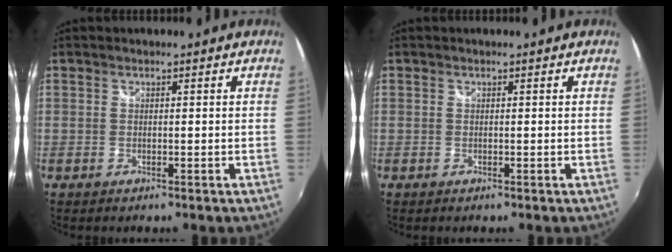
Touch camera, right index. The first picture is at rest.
{"total": 0.0}